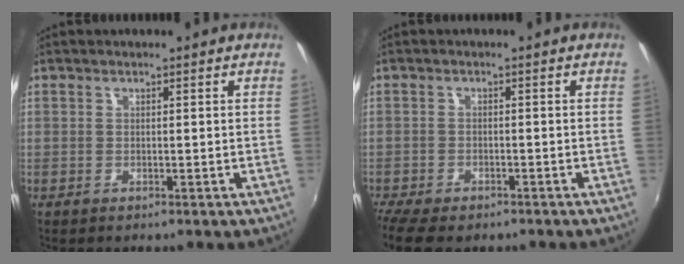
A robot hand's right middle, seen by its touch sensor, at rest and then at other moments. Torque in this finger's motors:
{"motor_torque": [1.09, -1.05, 0.20, 0.15]}